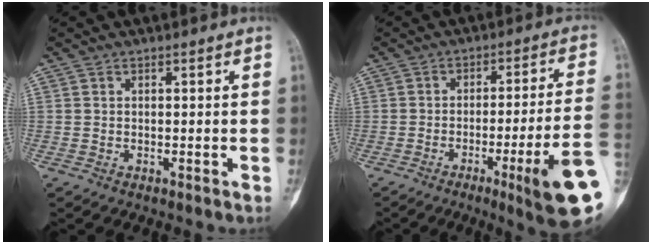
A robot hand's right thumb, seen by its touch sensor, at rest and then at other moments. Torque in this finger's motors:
{"motor_torque": [0.26, 0.84, 1.19, -0.72, 0.00]}